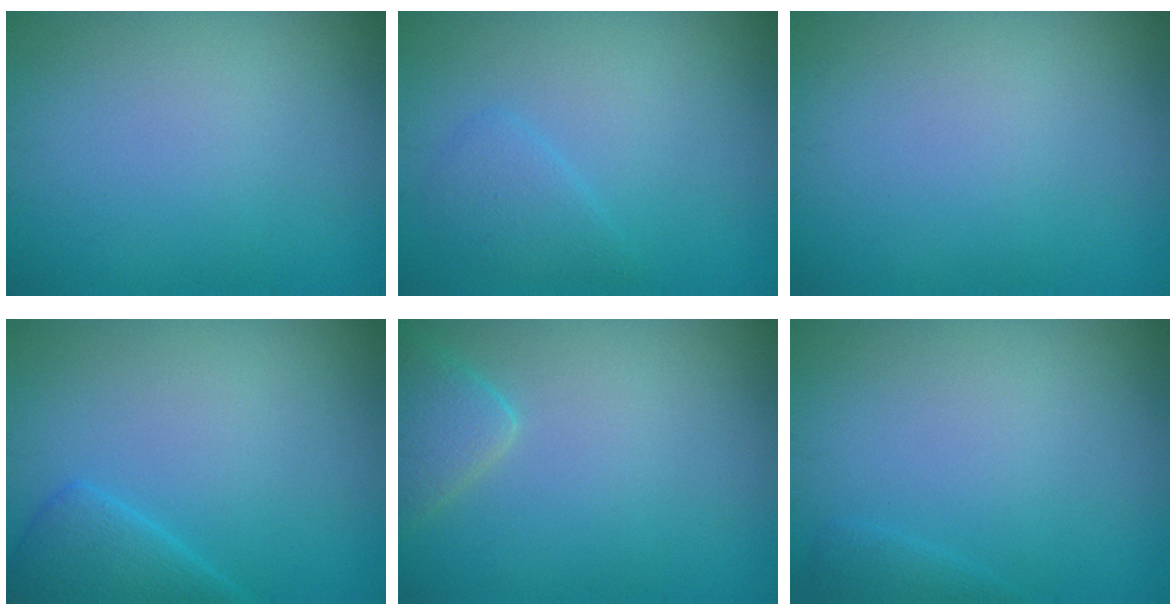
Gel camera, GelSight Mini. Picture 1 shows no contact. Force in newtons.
{"total": 1.7, "press": 1.7, "slide": 0.1}
{"total": 0.0}
{"total": 2.7, "press": 2.7, "slide": 0.2}
{"total": 2.6, "press": 2.6, "slide": 0.2}
{"total": 0.8, "press": 0.8, "slide": 0.1}